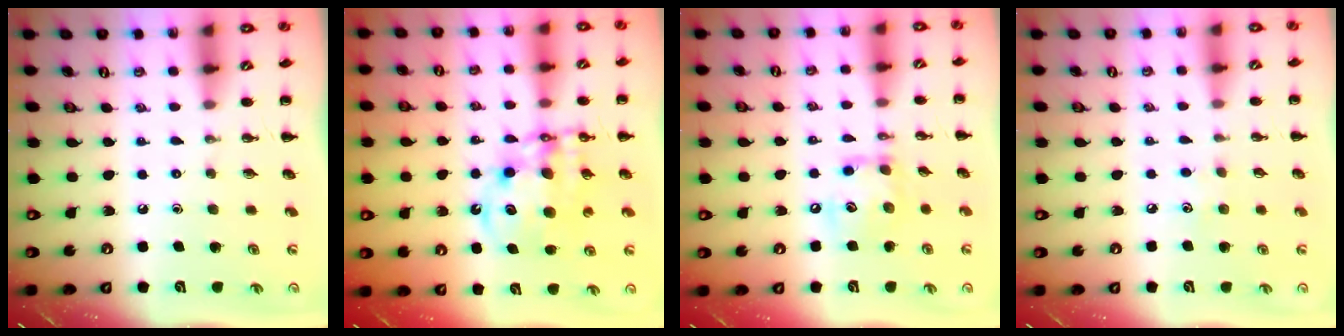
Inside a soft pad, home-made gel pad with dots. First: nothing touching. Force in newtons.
{"total": 13.3, "press": 12.7, "slide": 3.9}
{"total": 11.1, "press": 11.1, "slide": 0.8}
{"total": 3.6, "press": 3.5, "slide": 0.8}